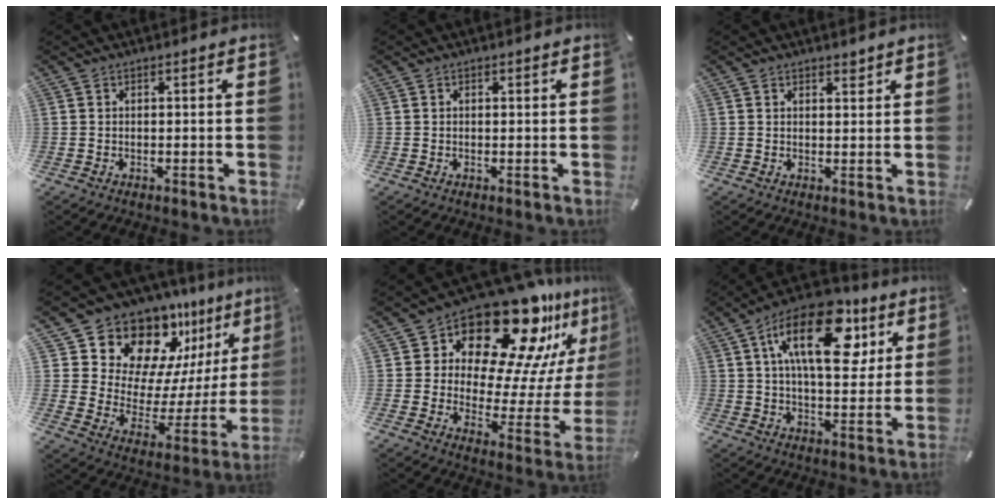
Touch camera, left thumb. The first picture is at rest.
{"total": 0.0}
{"total": 1.6, "force": [1.4, 0.7, 0.4], "torque": [0.006, -0.008, 0.022]}
{"total": 16.2, "force": [14.7, 6.7, 1.2], "torque": [-0.023, -0.162, 0.262]}
{"total": 22.6, "force": [17.5, 9.3, 10.8], "torque": [-0.147, -0.153, 0.291]}
{"total": 20.2, "force": [7.7, 10.1, 15.7], "torque": [-0.259, -0.020, 0.123]}